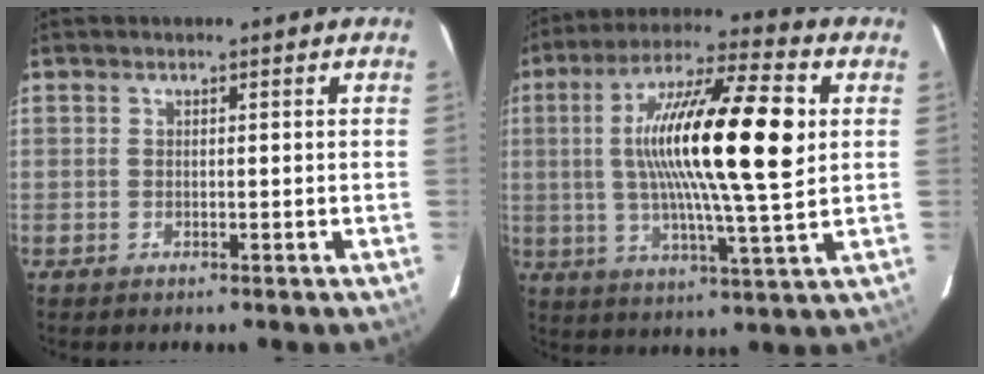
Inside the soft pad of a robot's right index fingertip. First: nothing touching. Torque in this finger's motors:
{"motor_torque": [1.98, 0.16, 1.06, 0.21]}